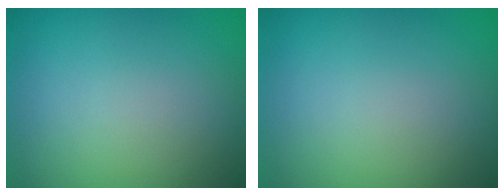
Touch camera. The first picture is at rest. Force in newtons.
{"total": 0.0}